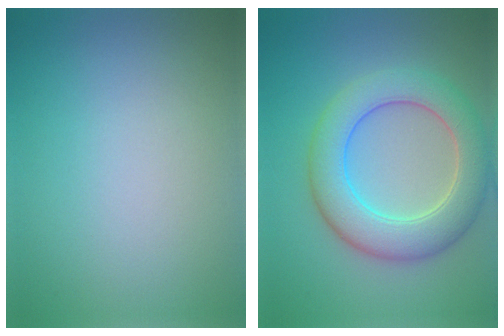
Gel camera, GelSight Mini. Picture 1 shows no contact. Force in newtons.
{"total": 7.1, "press": 7.1, "slide": 0.1}